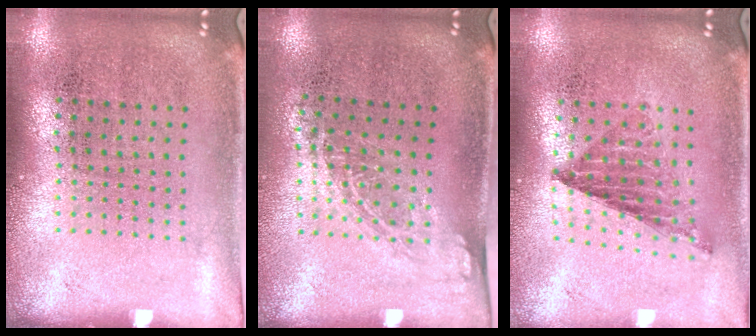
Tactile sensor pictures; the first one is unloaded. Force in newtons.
{"total": 1.3, "press": 1.0, "slide": 0.9}
{"total": 0.8, "press": 0.8, "slide": 0.1}